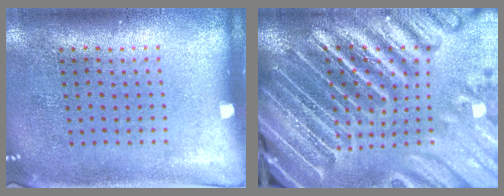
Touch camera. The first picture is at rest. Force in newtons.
{"total": 5.3, "press": 4.7, "slide": 2.4}